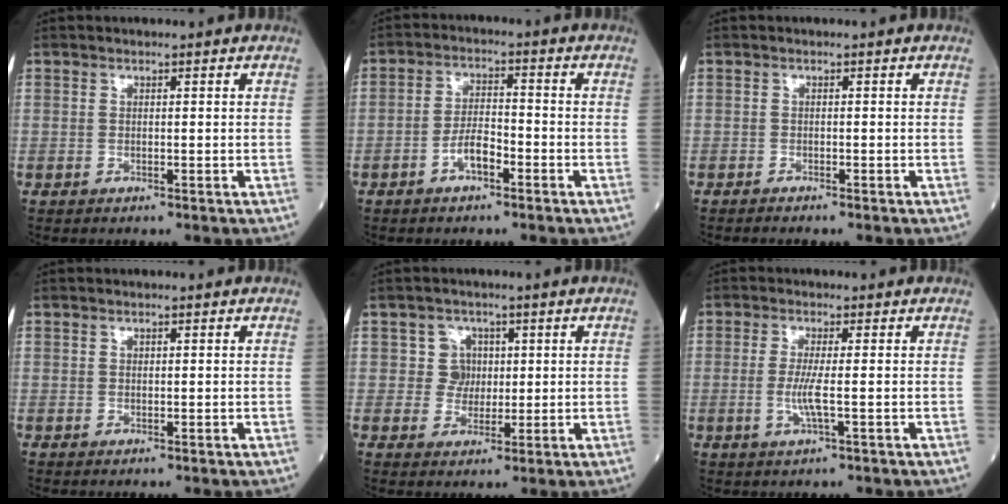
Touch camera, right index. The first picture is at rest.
{"total": 4.4, "force": [-2.4, 1.5, 3.4], "torque": [-0.064, 0.010, -0.047]}
{"total": 1.0, "force": [-1.0, -0.1, 0.4], "torque": [-0.007, -0.001, -0.015]}
{"total": 0.0}
{"total": 3.6, "force": [0.8, 3.5, 0.4], "torque": [0.002, 0.007, 0.010]}
{"total": 3.6, "force": [-0.6, 0.0, 3.5], "torque": [-0.077, -0.007, -0.015]}